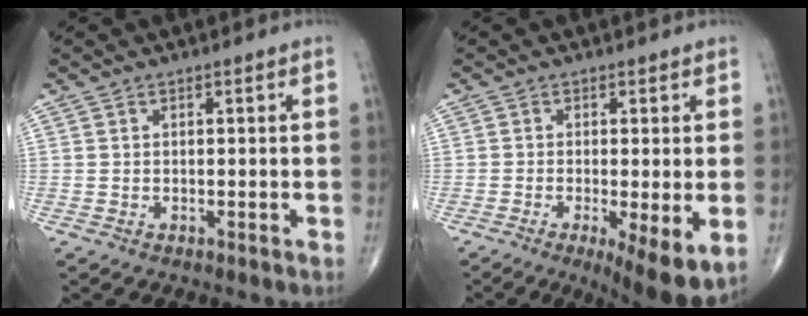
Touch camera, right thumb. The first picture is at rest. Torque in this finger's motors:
{"motor_torque": [-0.50, 0.58, -0.12, -0.34, 0.03]}